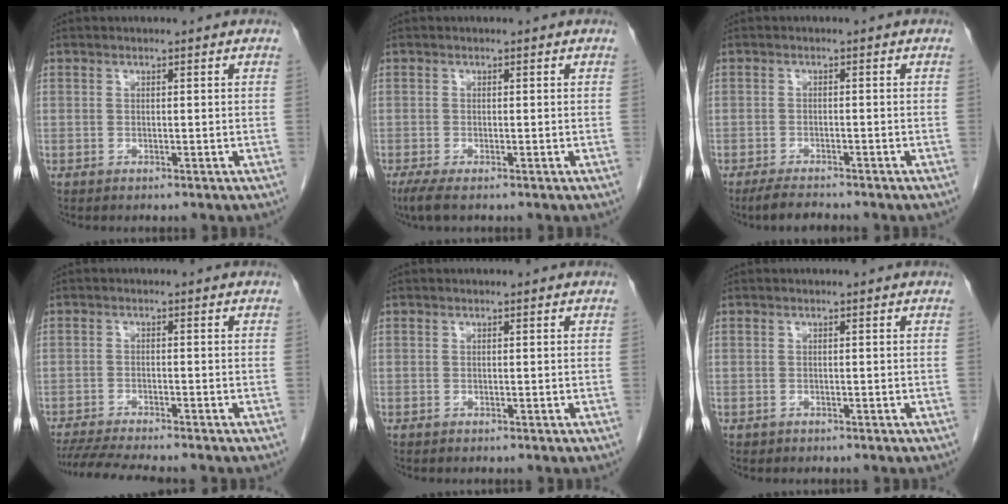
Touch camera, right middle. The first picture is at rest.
{"total": 2.0, "force": [-1.3, 0.2, 1.5], "torque": [-0.036, -0.009, -0.028]}
{"total": 3.0, "force": [-2.7, 0.3, 1.3], "torque": [-0.030, -0.011, -0.046]}
{"total": 8.9, "force": [-7.9, 0.4, 4.1], "torque": [-0.065, -0.017, -0.125]}
{"total": 0.0}
{"total": 0.0}